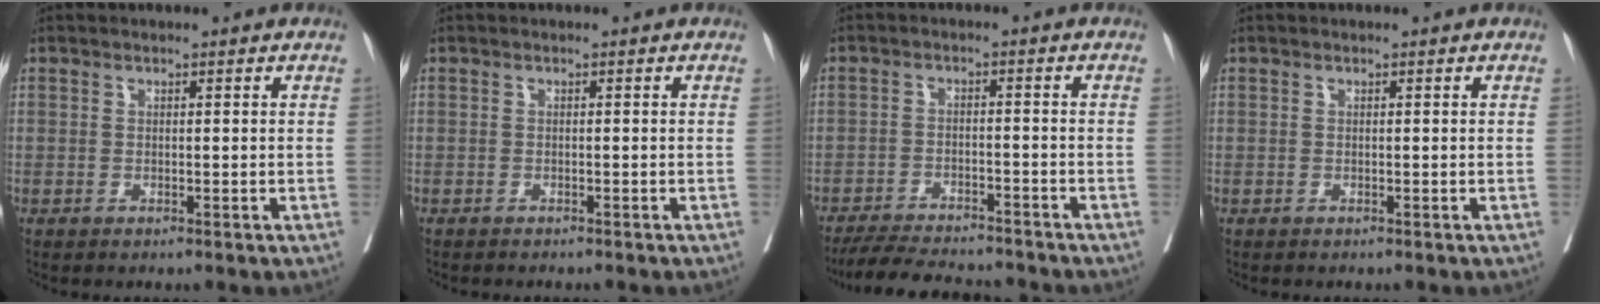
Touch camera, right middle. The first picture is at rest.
{"total": 2.6, "force": [-2.3, 0.6, 1.0], "torque": [-0.018, -0.004, -0.027]}
{"total": 11.7, "force": [-10.8, 1.8, 4.0], "torque": [-0.063, -0.005, -0.159]}
{"total": 0.0}